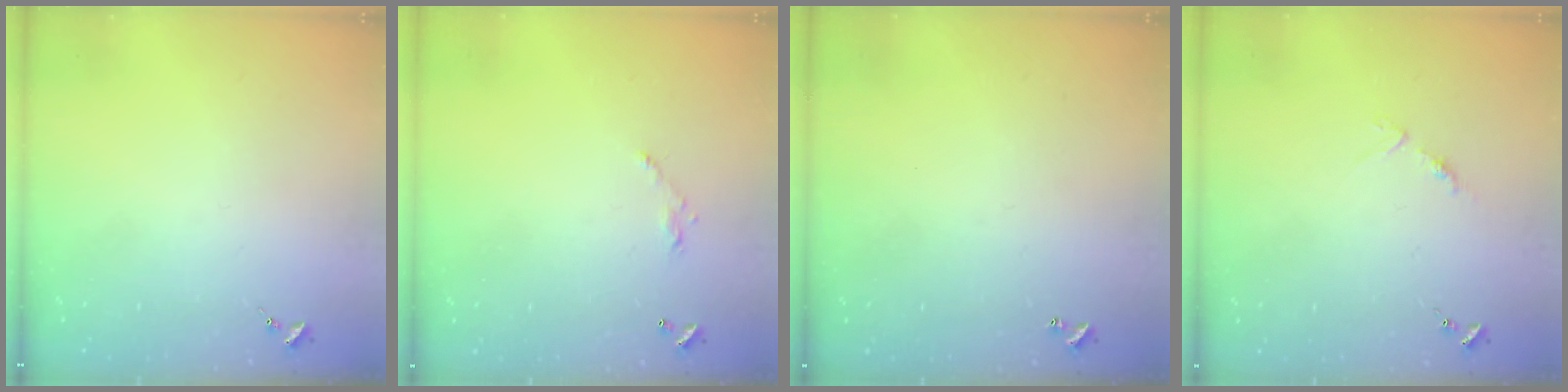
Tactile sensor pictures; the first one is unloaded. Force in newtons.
{"total": 6.0, "press": 6.0, "slide": 0.4}
{"total": 1.0, "press": 1.0, "slide": 0.2}
{"total": 3.2, "press": 3.2, "slide": 0.4}